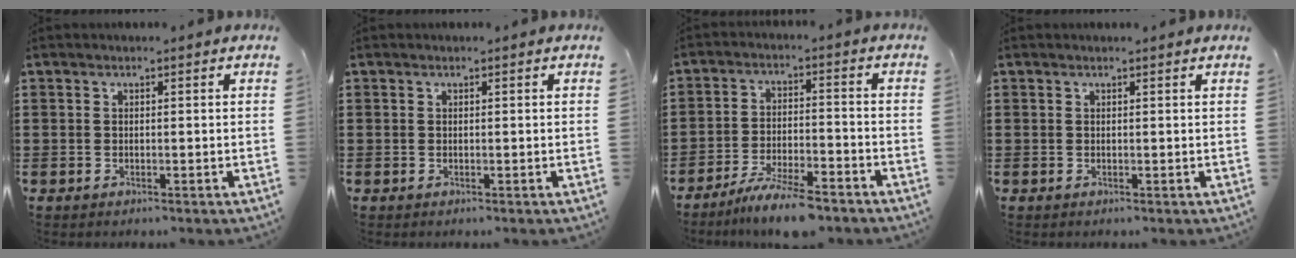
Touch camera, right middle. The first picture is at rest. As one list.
[{"total": 0.0}, {"total": 7.4, "force": [-6.3, 0.6, 3.8], "torque": [-0.074, -0.004, -0.117]}, {"total": 0.0}]